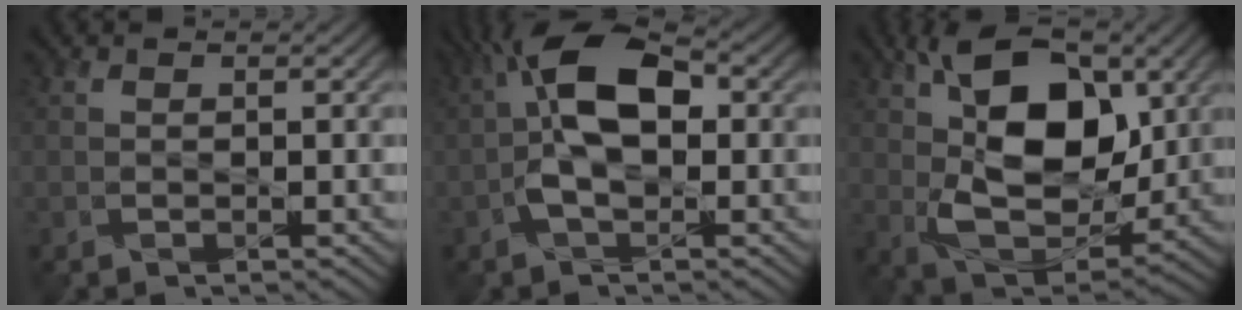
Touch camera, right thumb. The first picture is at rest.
{"total": 8.6, "force": [-0.2, 4.0, 7.6], "torque": [-0.144, 0.025, -0.019]}
{"total": 14.8, "force": [3.9, 8.5, 11.4], "torque": [-0.207, 0.001, 0.068]}